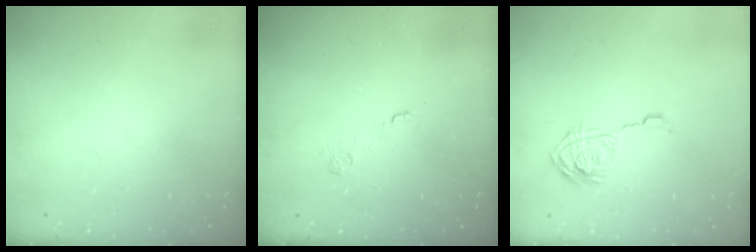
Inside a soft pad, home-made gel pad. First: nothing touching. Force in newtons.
{"total": 2.5, "press": 2.1, "slide": 1.4}
{"total": 11.0, "press": 11.0, "slide": 0.4}